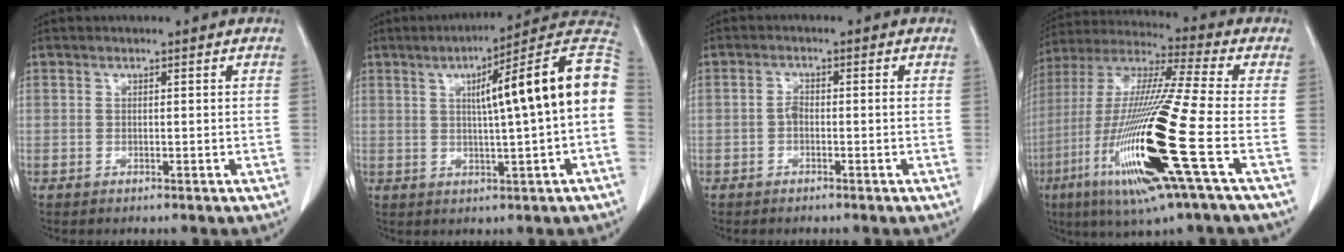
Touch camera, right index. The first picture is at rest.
{"total": 15.6, "force": [1.9, 0.1, 15.5], "torque": [-0.212, 0.034, 0.020]}
{"total": 1.5, "force": [-0.4, 0.7, 1.3], "torque": [-0.022, 0.005, -0.009]}
{"total": 22.7, "force": [-6.9, 0.4, 21.6], "torque": [-0.450, -0.036, -0.137]}